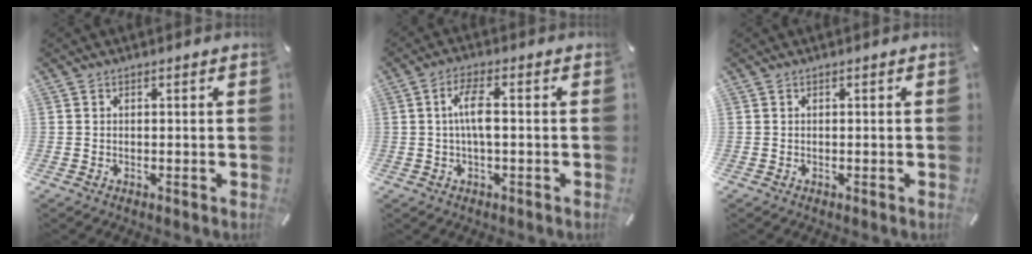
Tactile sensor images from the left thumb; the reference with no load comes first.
{"total": 5.9, "force": [-0.1, 1.7, 5.6], "torque": [-0.116, 0.003, -0.007]}
{"total": 0.0}